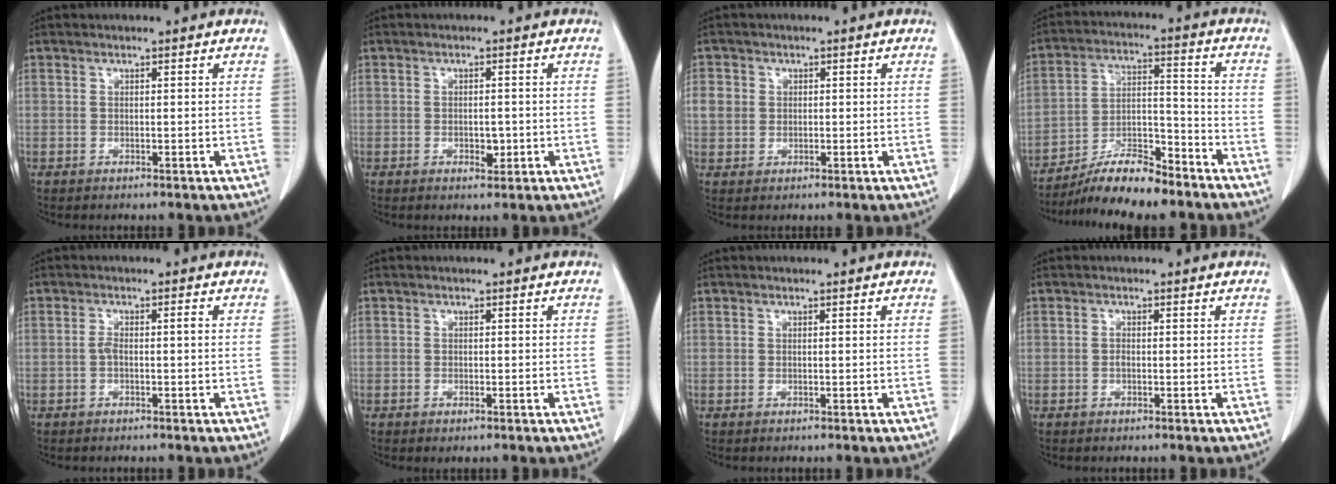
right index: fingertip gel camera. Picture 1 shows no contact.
{"total": 2.1, "force": [-0.5, 1.1, 1.7], "torque": [-0.026, 0.001, -0.002]}
{"total": 3.6, "force": [0.6, 3.3, 1.3], "torque": [-0.023, 0.012, 0.014]}
{"total": 11.3, "force": [-9.6, 1.8, 5.7], "torque": [-0.094, 0.007, -0.169]}
{"total": 2.0, "force": [-0.3, 0.4, 1.9], "torque": [-0.035, 0.005, -0.006]}
{"total": 0.6, "force": [-0.4, 0.3, 0.4], "torque": [-0.006, -0.001, -0.003]}
{"total": 0.0}
{"total": 0.6, "force": [-0.2, 0.3, 0.5], "torque": [-0.011, 0.002, -0.005]}